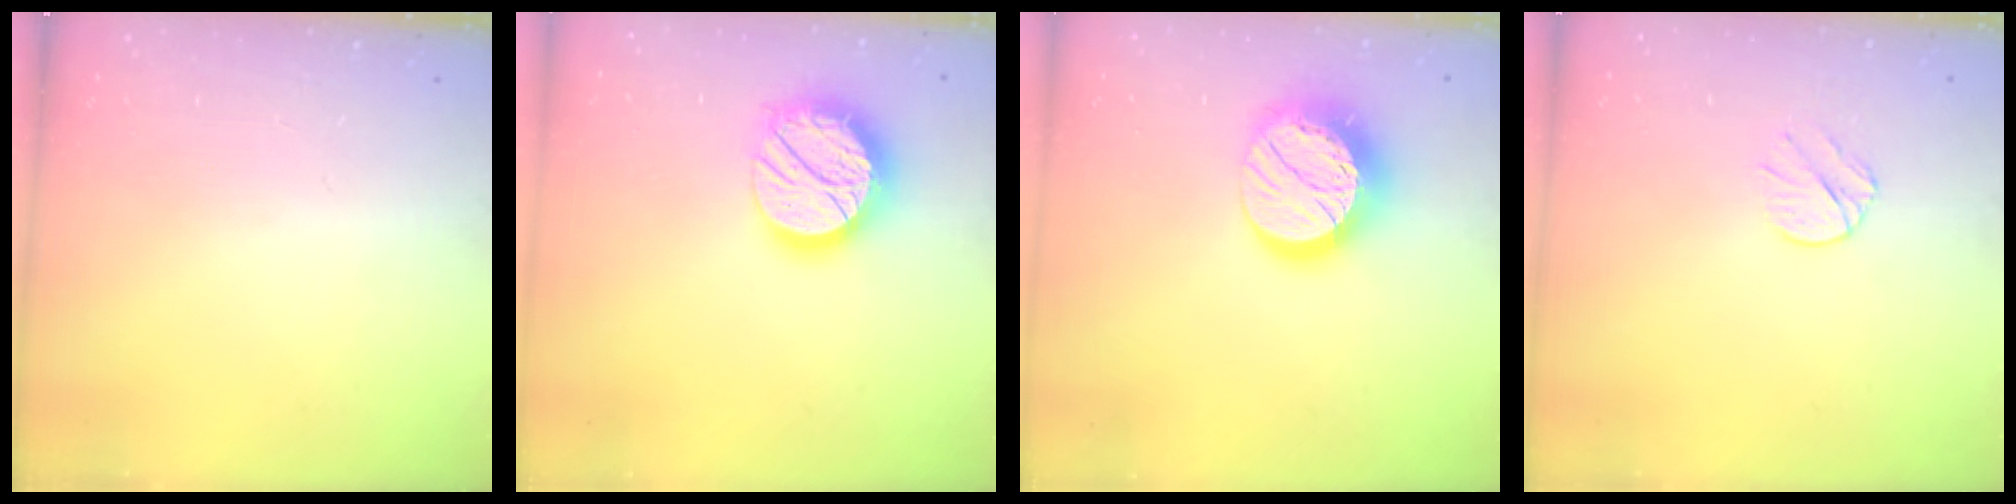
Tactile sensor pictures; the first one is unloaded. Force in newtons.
{"total": 16.0, "press": 16.0, "slide": 0.8}
{"total": 15.1, "press": 15.1, "slide": 0.8}
{"total": 5.9, "press": 5.9, "slide": 1.0}